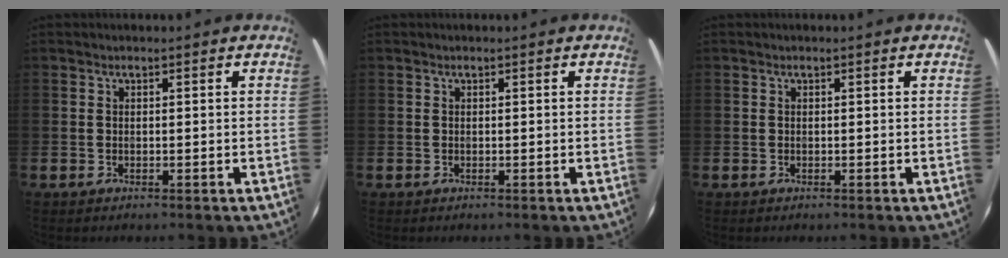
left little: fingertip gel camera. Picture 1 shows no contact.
{"total": 0.0}
{"total": 0.0}